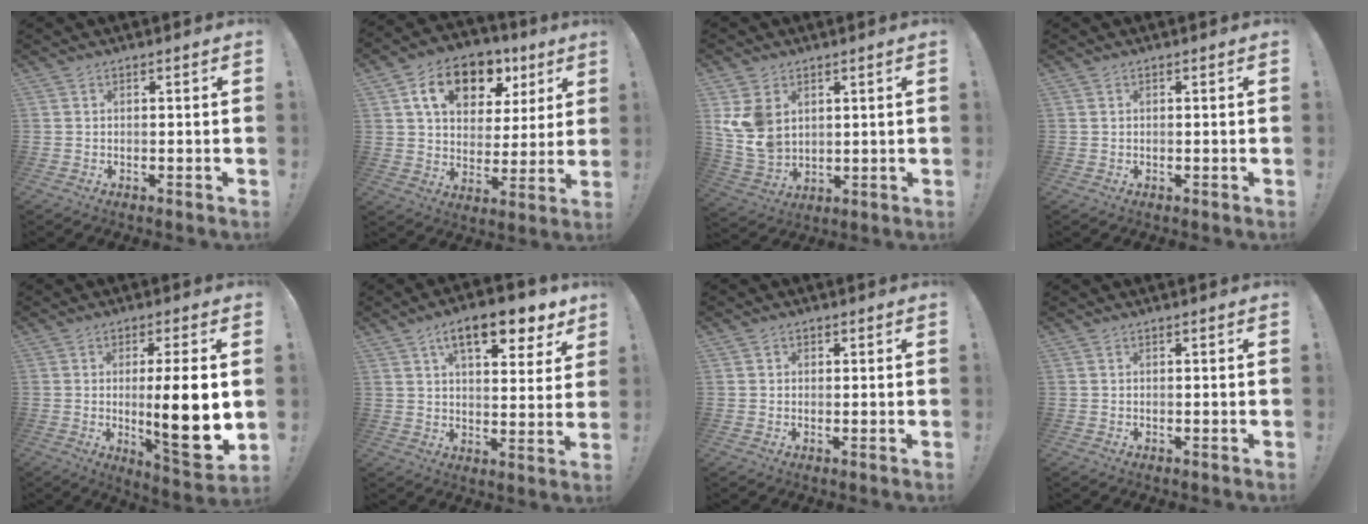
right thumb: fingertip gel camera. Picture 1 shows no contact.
{"total": 16.1, "force": [7.9, 10.2, 9.5], "torque": [-0.157, -0.024, 0.142]}
{"total": 9.9, "force": [3.8, 7.2, 5.5], "torque": [-0.111, -0.019, 0.080]}
{"total": 0.0}
{"total": 15.3, "force": [-0.5, 2.4, 15.1], "torque": [-0.219, -0.018, -0.007]}
{"total": 13.4, "force": [7.8, 4.8, 9.8], "torque": [-0.138, -0.039, 0.126]}
{"total": 1.1, "force": [0.1, 1.0, 0.5], "torque": [-0.007, 0.003, 0.001]}
{"total": 0.0}